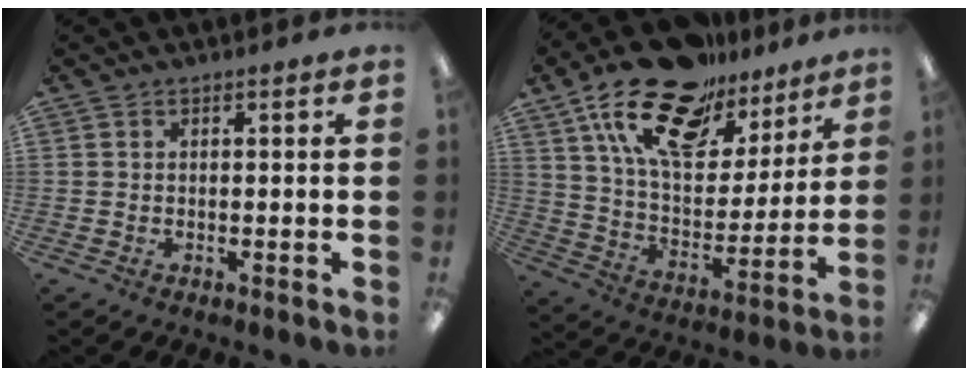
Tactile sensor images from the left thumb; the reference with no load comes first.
{"total": 21.6, "force": [14.4, 10.6, 12.0], "torque": [-0.207, -0.078, 0.254]}